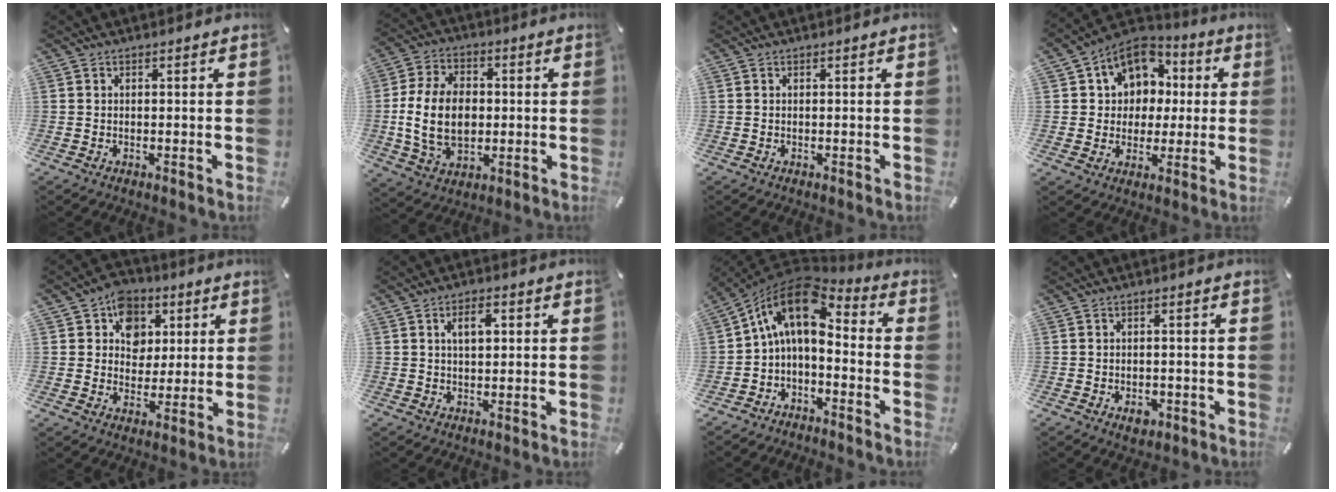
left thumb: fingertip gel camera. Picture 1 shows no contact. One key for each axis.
{"total": 15.0, "fx": -0.6, "fy": 10.7, "fz": 10.6, "tx": -0.231, "ty": 0.008, "tz": -0.009}
{"total": 0.0}
{"total": 10.1, "fx": 2.6, "fy": 9.4, "fz": 2.4, "tx": -0.047, "ty": -0.014, "tz": 0.054}
{"total": 9.2, "fx": 2.4, "fy": 8.4, "fz": 2.9, "tx": -0.042, "ty": -0.013, "tz": 0.042}
{"total": 4.5, "fx": 1.2, "fy": 2.4, "fz": 3.6, "tx": -0.060, "ty": 0.004, "tz": 0.014}
{"total": 12.2, "fx": 1.7, "fy": 7.7, "fz": 9.3, "tx": -0.172, "ty": -0.002, "tz": 0.027}
{"total": 3.2, "fx": -1.4, "fy": 2.2, "fz": 1.8, "tx": -0.030, "ty": 0.007, "tz": -0.023}